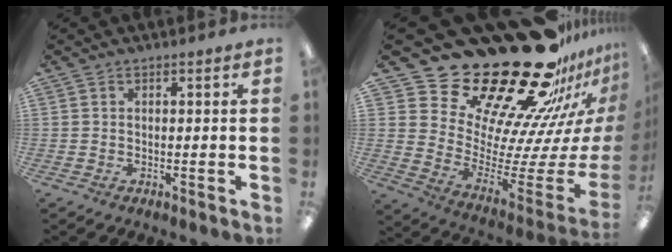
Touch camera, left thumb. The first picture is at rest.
{"total": 33.5, "force": [26.3, 12.8, 16.3], "torque": [-0.202, -0.233, 0.497]}